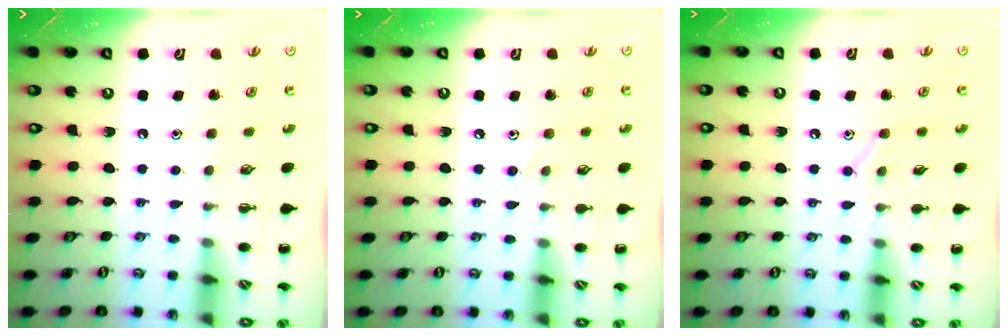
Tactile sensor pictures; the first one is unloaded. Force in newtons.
{"total": 6.0, "press": 5.6, "slide": 2.1}
{"total": 8.0, "press": 7.8, "slide": 1.8}